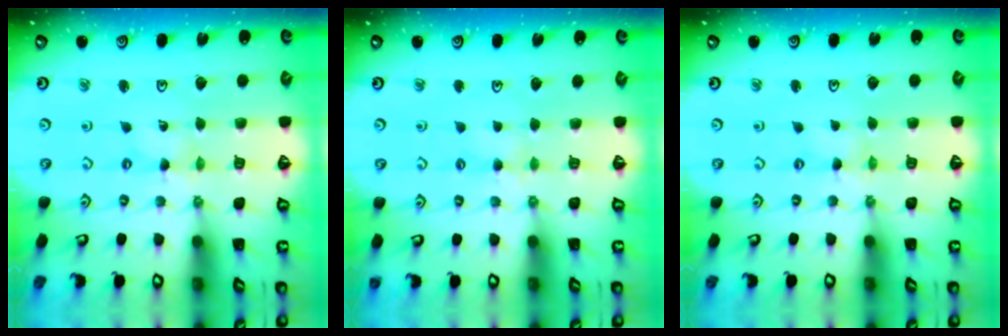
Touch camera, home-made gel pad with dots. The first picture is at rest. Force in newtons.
{"total": 2.8, "press": 2.8, "slide": 0.5}
{"total": 0.0}